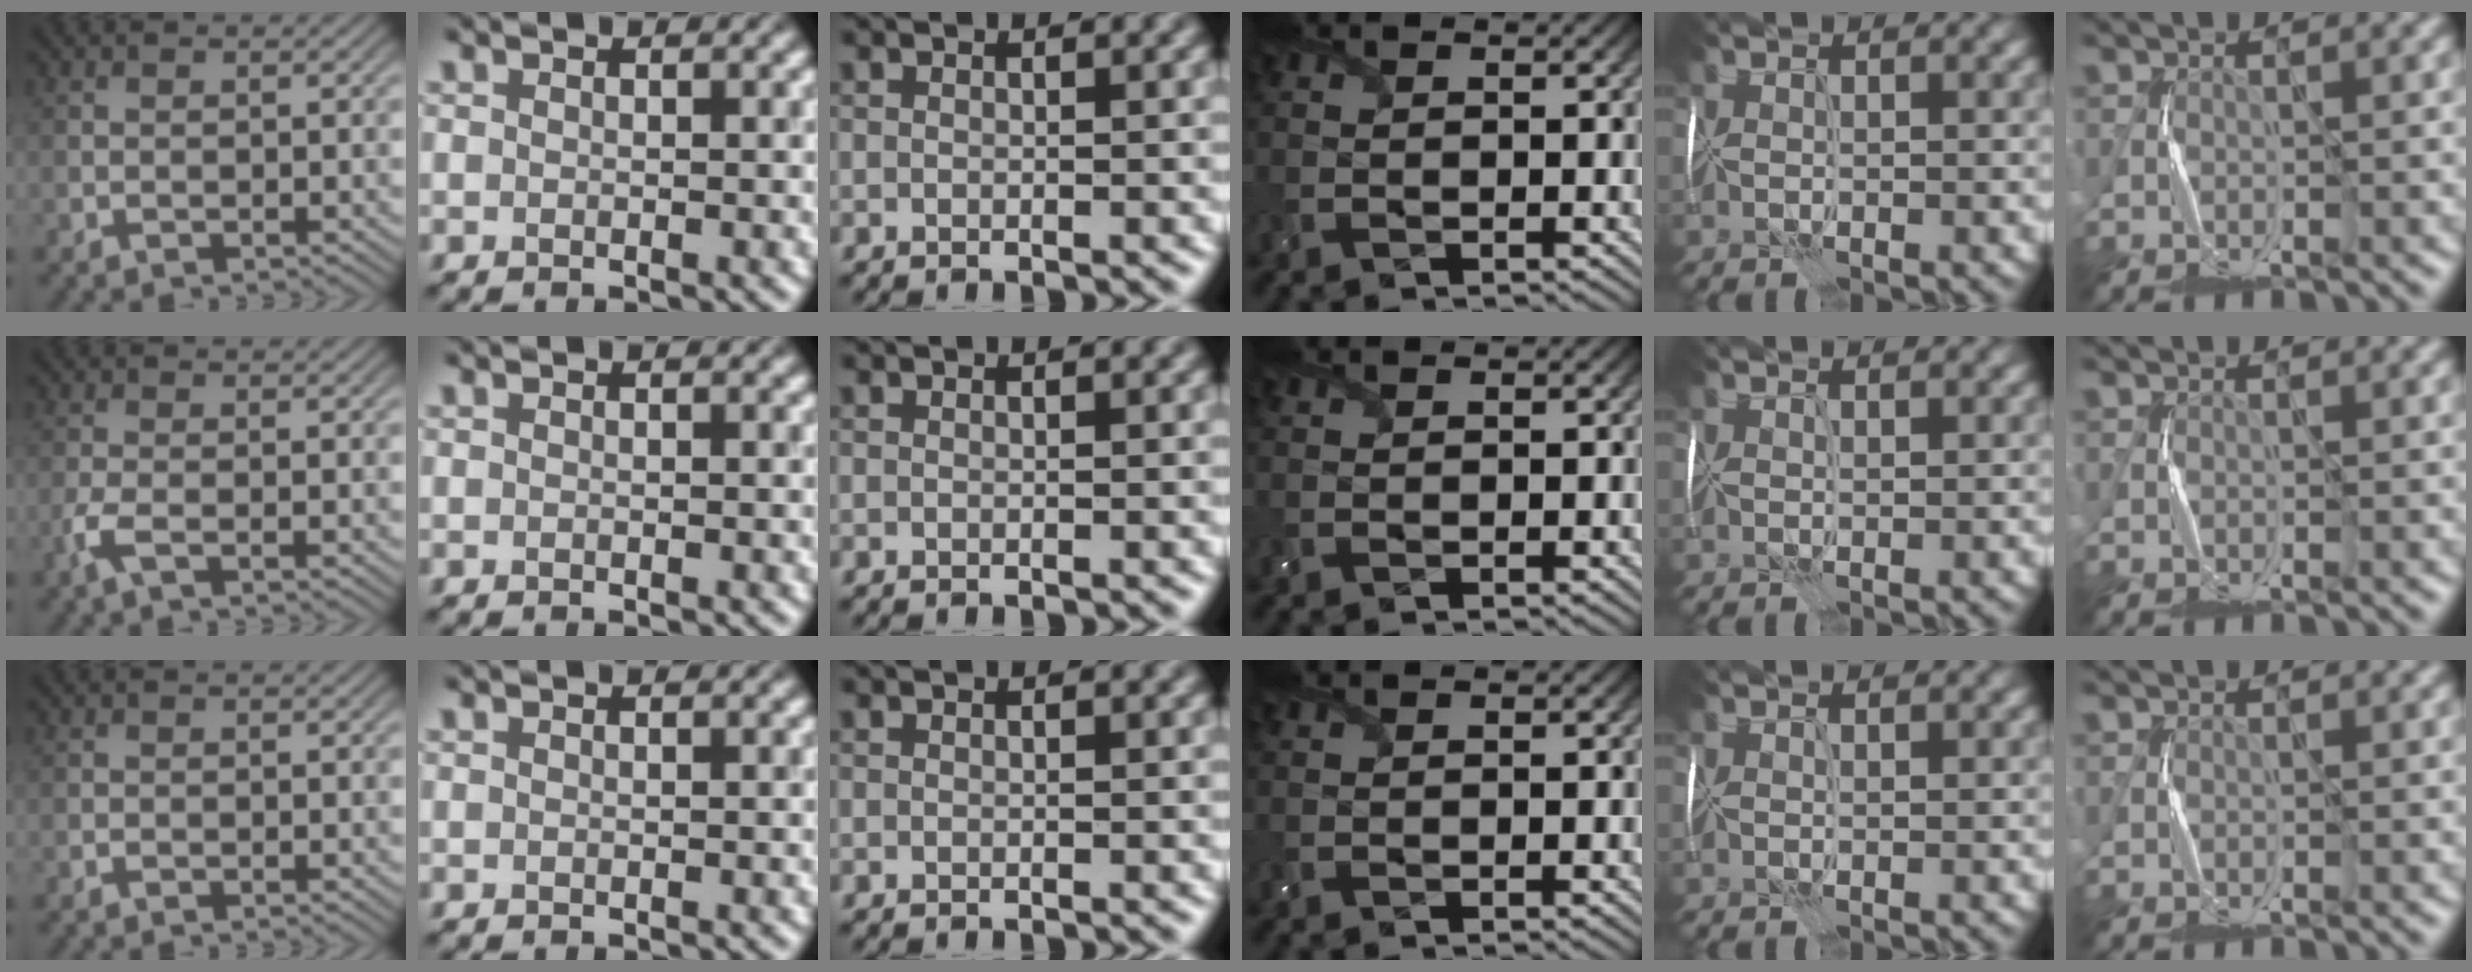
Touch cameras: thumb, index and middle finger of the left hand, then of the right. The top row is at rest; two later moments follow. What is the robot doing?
{"motion": "fold", "object": "tissue"}